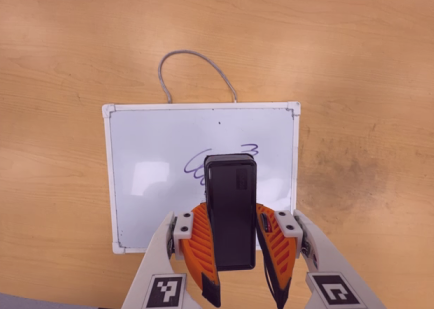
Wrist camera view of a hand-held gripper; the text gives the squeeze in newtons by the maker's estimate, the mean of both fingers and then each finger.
{"total": 7.2, "left": 6.5, "right": 7.9}